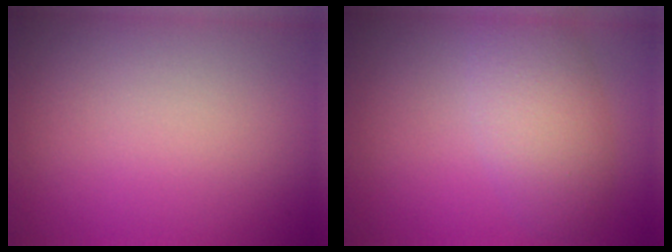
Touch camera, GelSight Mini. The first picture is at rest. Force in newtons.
{"total": 4.5, "press": 4.5, "slide": 0.2}